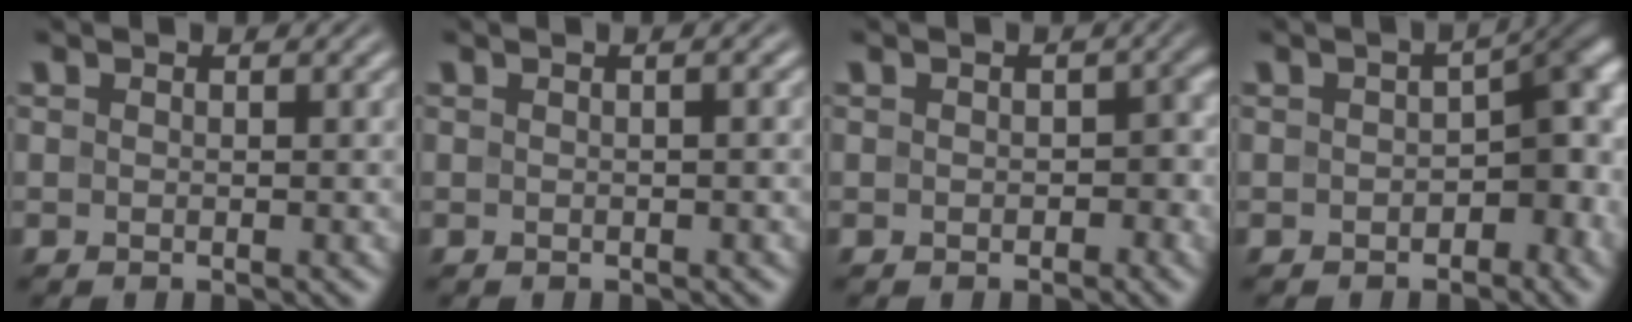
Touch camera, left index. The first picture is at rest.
{"total": 1.6, "force": [0.3, 0.5, 1.5], "torque": [-0.017, 0.006, -0.004]}
{"total": 2.4, "force": [-0.4, 1.7, 1.6], "torque": [-0.010, -0.006, -0.006]}
{"total": 6.2, "force": [-1.2, 3.4, 5.0], "torque": [-0.046, 0.006, -0.023]}